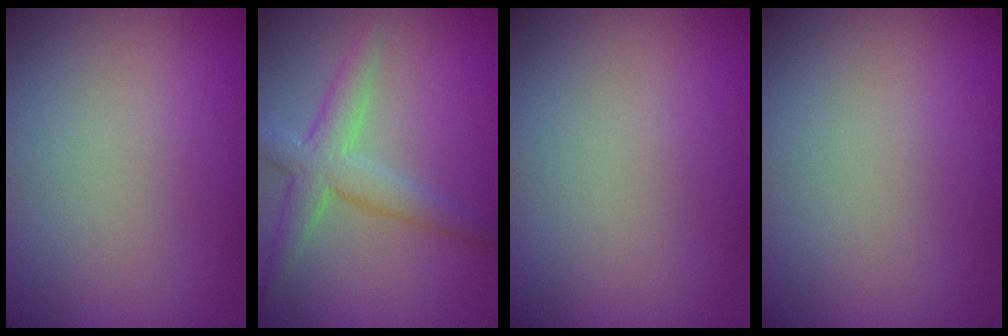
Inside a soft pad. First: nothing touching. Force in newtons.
{"total": 3.8, "press": 3.8, "slide": 0.2}
{"total": 0.0}
{"total": 0.0}